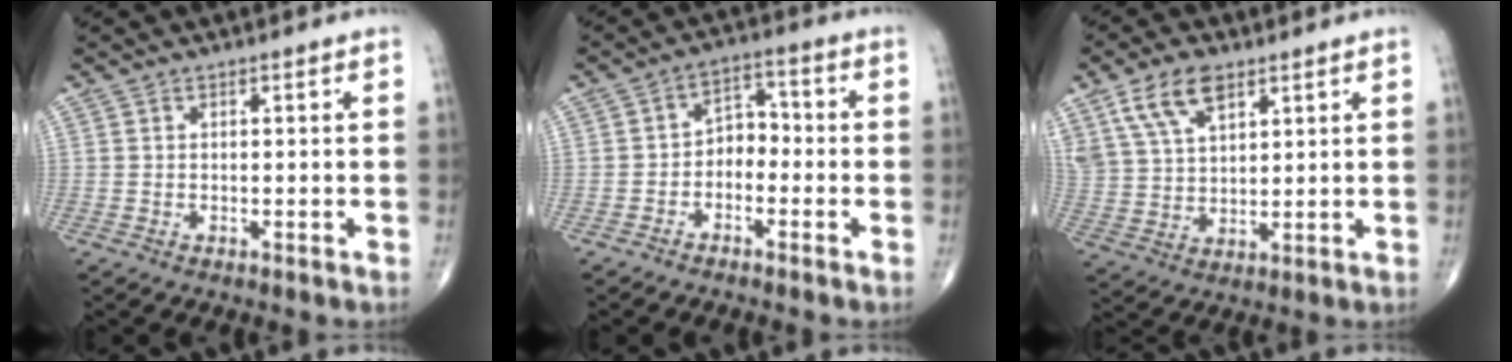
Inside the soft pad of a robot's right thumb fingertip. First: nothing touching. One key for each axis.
{"total": 5.1, "fx": -1.9, "fy": 3.6, "fz": 3.1, "tx": -0.029, "ty": 0.034, "tz": -0.046}
{"total": 10.2, "fx": 5.9, "fy": 5.3, "fz": 6.4, "tx": -0.117, "ty": -0.013, "tz": 0.121}